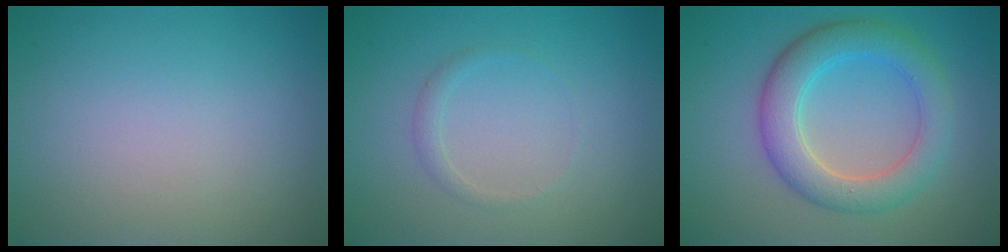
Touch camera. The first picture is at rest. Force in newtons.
{"total": 0.9, "press": 0.9, "slide": 0.0}
{"total": 5.3, "press": 5.2, "slide": 0.3}